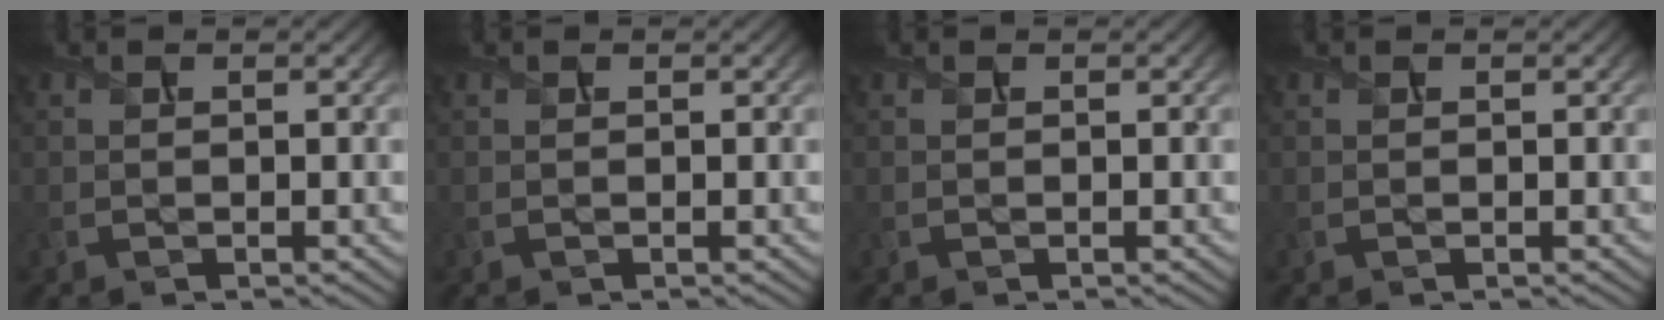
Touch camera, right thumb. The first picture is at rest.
{"total": 0.0}
{"total": 0.0}
{"total": 0.0}